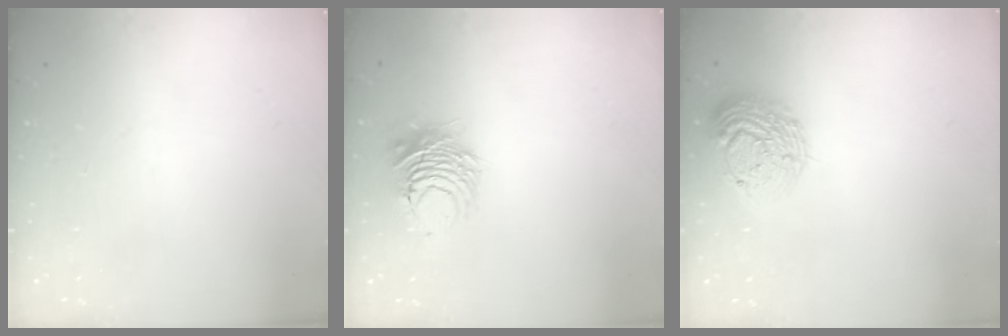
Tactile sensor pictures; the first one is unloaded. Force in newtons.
{"total": 8.9, "press": 8.9, "slide": 0.7}
{"total": 15.9, "press": 15.9, "slide": 1.3}